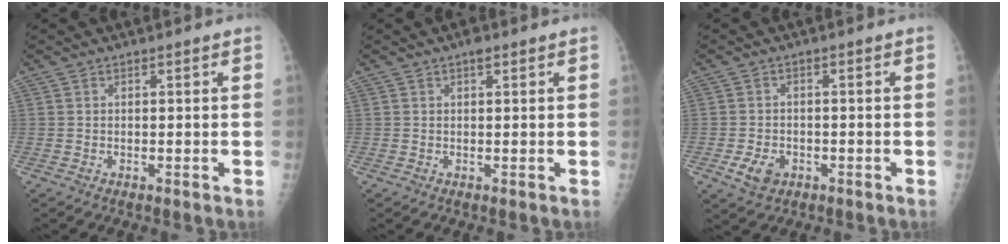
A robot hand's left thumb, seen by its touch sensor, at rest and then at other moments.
{"total": 1.2, "force": [0.7, 0.5, 0.8], "torque": [-0.006, 0.001, 0.008]}
{"total": 4.3, "force": [-1.9, 3.1, 2.2], "torque": [-0.035, 0.003, -0.026]}